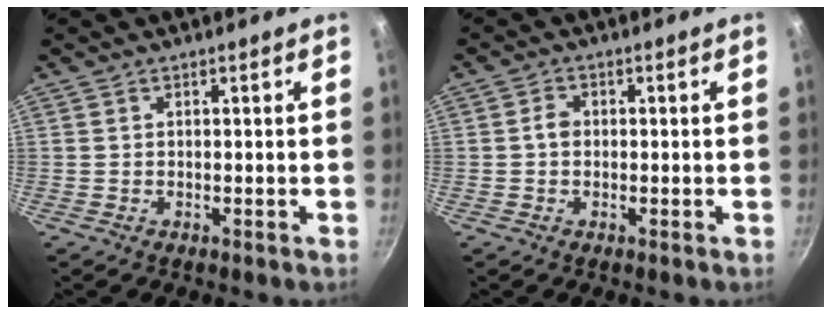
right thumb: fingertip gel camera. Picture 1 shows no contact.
{"total": 2.1, "force": [-0.1, 1.7, 1.3], "torque": [-0.017, 0.010, -0.004]}